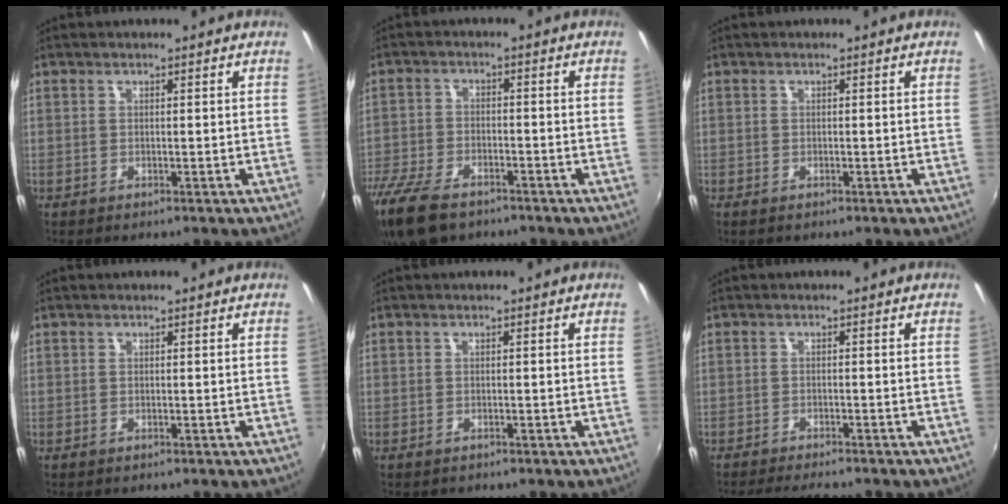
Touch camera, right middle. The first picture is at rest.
{"total": 13.5, "force": [-9.7, 6.3, 7.0], "torque": [-0.183, -0.041, -0.181]}
{"total": 0.7, "force": [-0.5, 0.3, 0.3], "torque": [-0.006, -0.005, -0.010]}
{"total": 0.0}
{"total": 0.7, "force": [-0.5, 0.4, 0.0], "torque": [-0.003, -0.003, -0.009]}
{"total": 7.3, "force": [-6.4, 0.9, 3.3], "torque": [-0.074, -0.017, -0.102]}